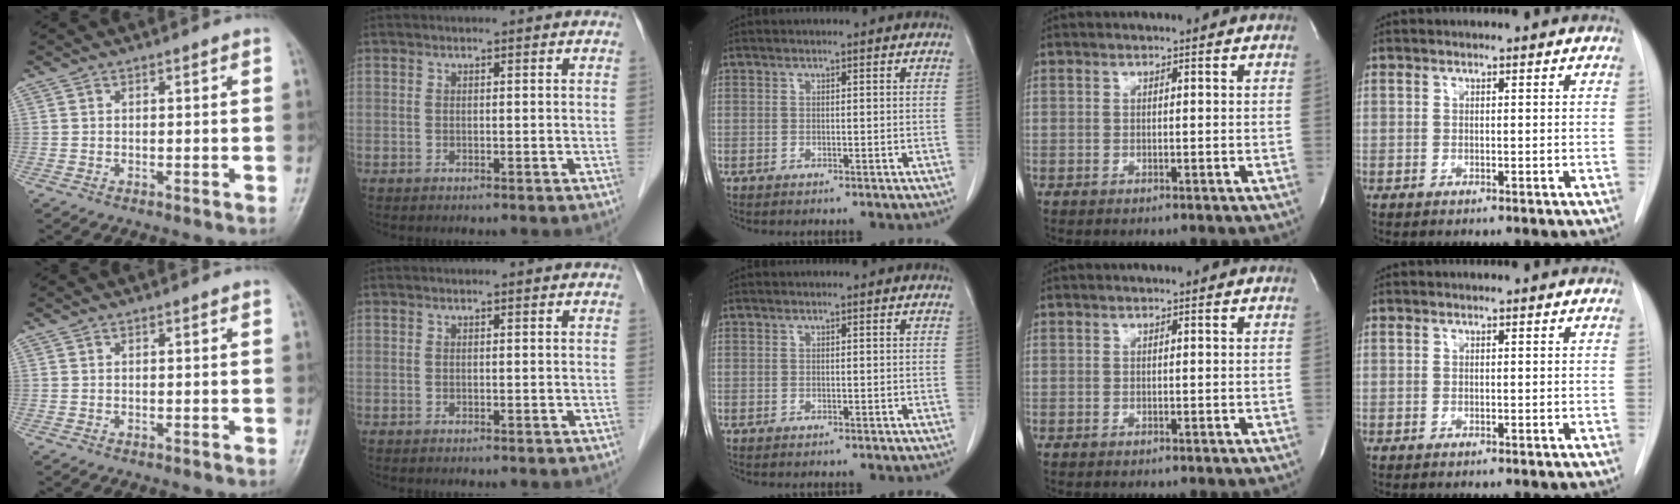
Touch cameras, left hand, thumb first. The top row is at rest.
{}